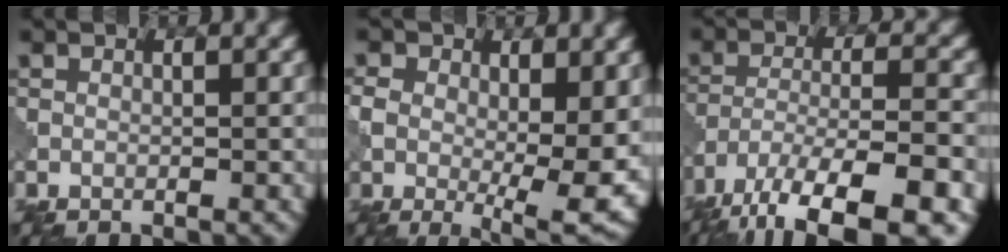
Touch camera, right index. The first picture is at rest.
{"total": 8.8, "force": [-0.4, 4.7, 7.4], "torque": [-0.133, -0.025, 0.004]}
{"total": 12.8, "force": [-9.4, 3.6, 7.9], "torque": [-0.160, -0.024, -0.143]}